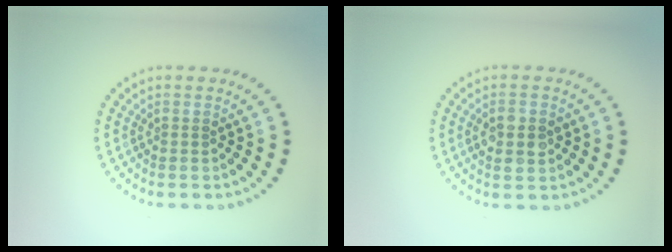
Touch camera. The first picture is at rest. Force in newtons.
{"total": 2.8, "press": 2.8, "slide": 0.2}